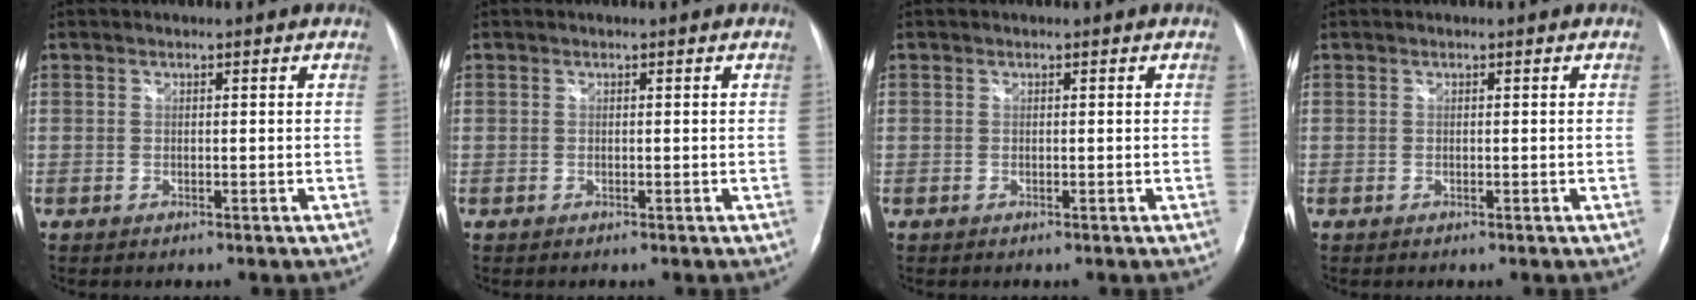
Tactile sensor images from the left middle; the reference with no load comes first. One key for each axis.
{"total": 0.0}
{"total": 0.0}
{"total": 0.0}